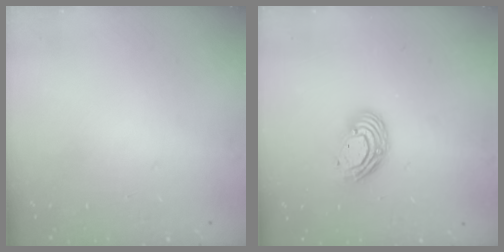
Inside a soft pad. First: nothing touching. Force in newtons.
{"total": 9.8, "press": 9.8, "slide": 0.6}